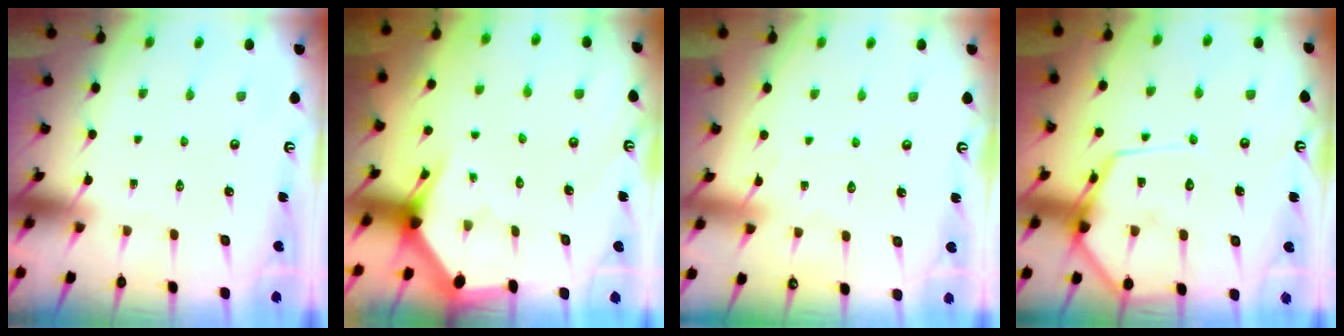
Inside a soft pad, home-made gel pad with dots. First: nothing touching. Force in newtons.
{"total": 3.0, "press": 3.0, "slide": 0.1}
{"total": 2.9, "press": 2.9, "slide": 0.4}
{"total": 12.2, "press": 12.1, "slide": 1.1}